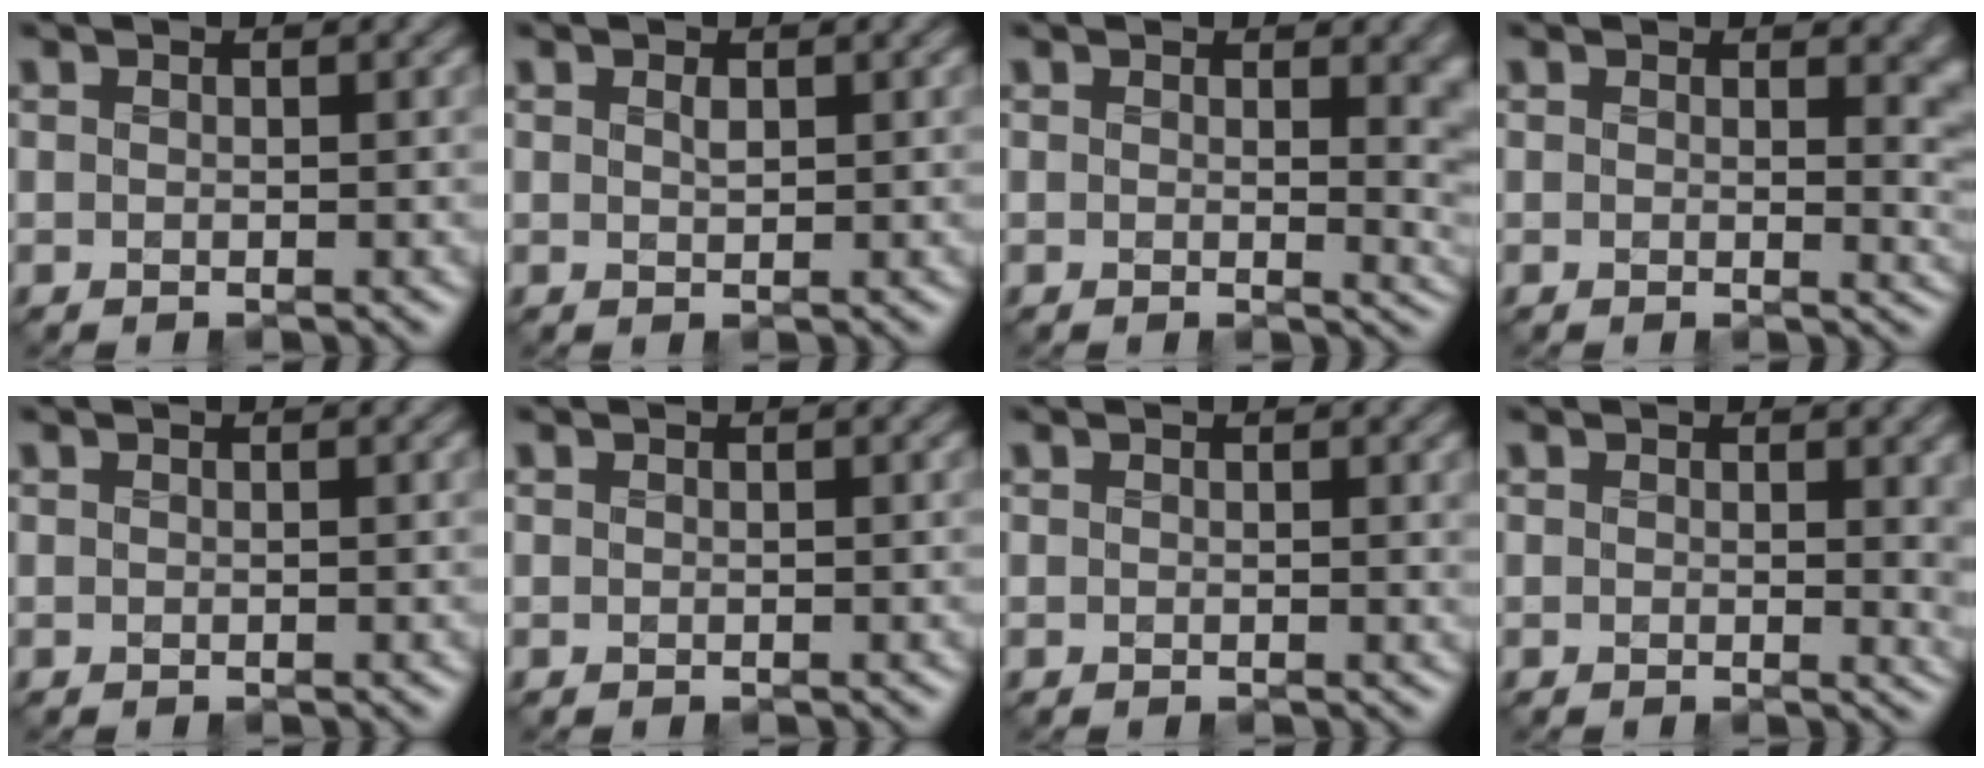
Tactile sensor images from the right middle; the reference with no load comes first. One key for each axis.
{"total": 0.7, "fx": 0.1, "fy": 0.3, "fz": 0.6, "tx": -0.014, "ty": 0.000, "tz": 0.002}
{"total": 4.6, "fx": 1.8, "fy": 2.3, "fz": 3.5, "tx": -0.039, "ty": -0.010, "tz": 0.034}
{"total": 3.8, "fx": 1.7, "fy": 2.3, "fz": 2.6, "tx": -0.029, "ty": -0.010, "tz": 0.025}
{"total": 0.0}
{"total": 0.0}
{"total": 0.5, "fx": 0.4, "fy": 0.2, "fz": 0.2, "tx": -0.005, "ty": -0.001, "tz": 0.006}
{"total": 3.1, "fx": 1.3, "fy": 1.6, "fz": 2.3, "tx": -0.029, "ty": -0.001, "tz": 0.022}